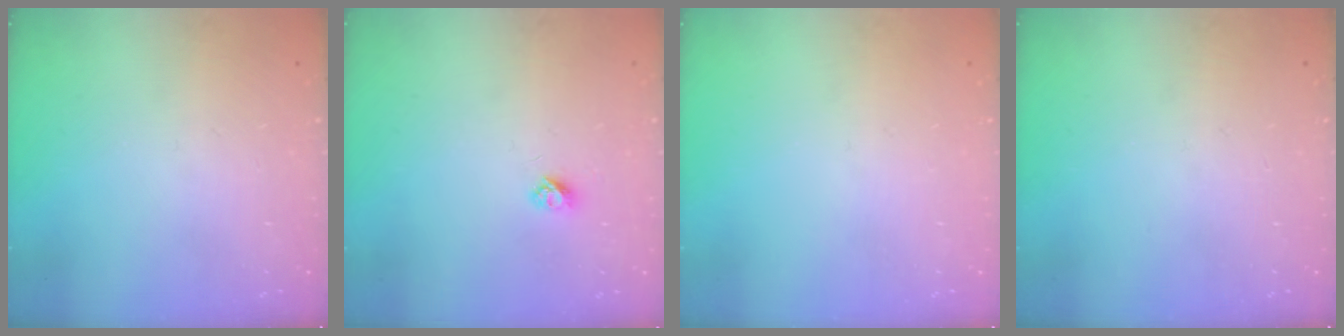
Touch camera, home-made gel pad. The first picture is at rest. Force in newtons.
{"total": 3.1, "press": 3.0, "slide": 0.4}
{"total": 0.0}
{"total": 0.0}